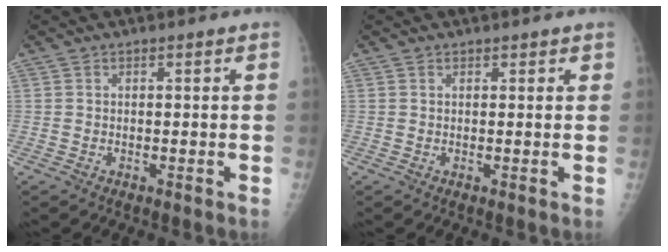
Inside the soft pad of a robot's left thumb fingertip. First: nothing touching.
{"total": 0.6, "force": [0.5, 0.3, 0.1], "torque": [0.001, -0.003, 0.005]}